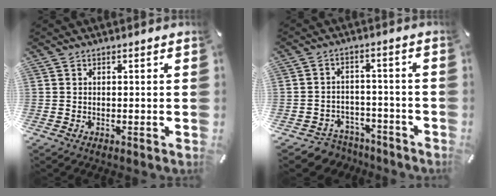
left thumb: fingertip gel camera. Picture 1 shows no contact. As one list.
[{"total": 5.1, "force": [-3.2, 3.8, 0.9], "torque": [-0.020, 0.015, -0.061]}]